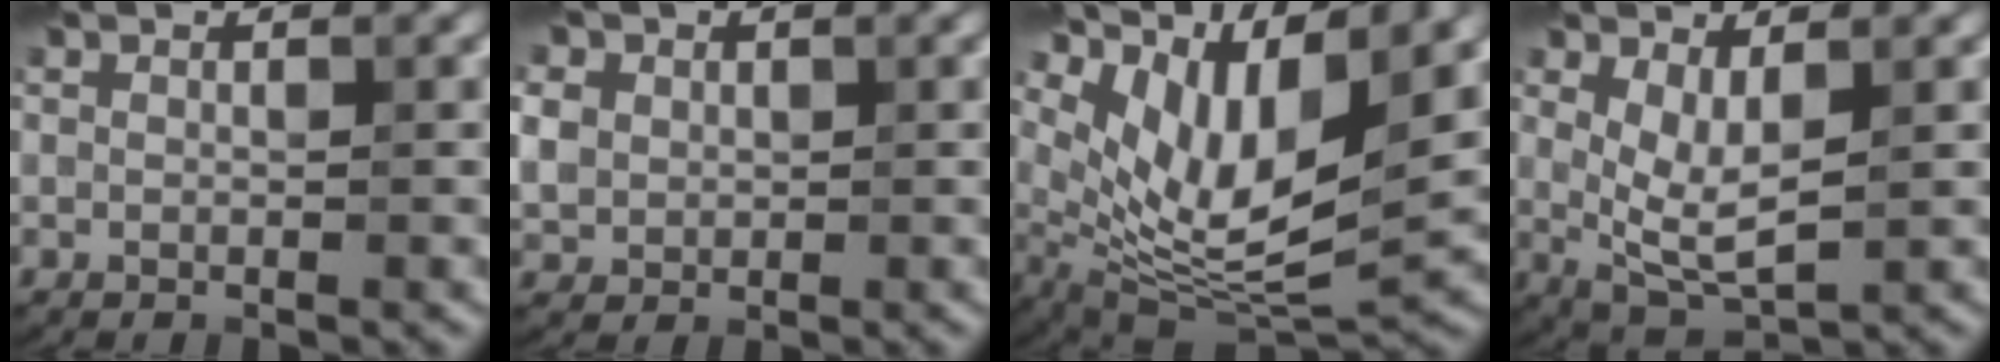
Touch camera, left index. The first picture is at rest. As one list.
[{"total": 4.1, "force": [1.3, 3.4, 1.8], "torque": [-0.068, 0.018, 0.025]}, {"total": 10.1, "force": [4.0, 4.0, 8.4], "torque": [-0.163, -0.013, 0.081]}, {"total": 4.3, "force": [0.8, 1.7, 3.9], "torque": [-0.084, -0.013, 0.021]}]